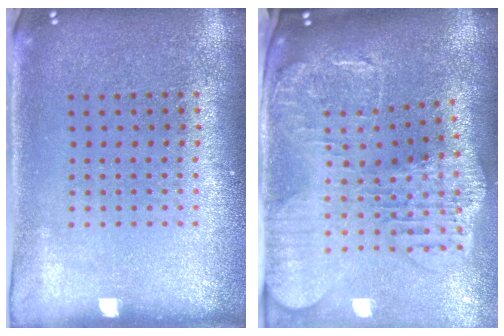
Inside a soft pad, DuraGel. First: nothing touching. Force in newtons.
{"total": 2.9, "press": 2.4, "slide": 1.5}